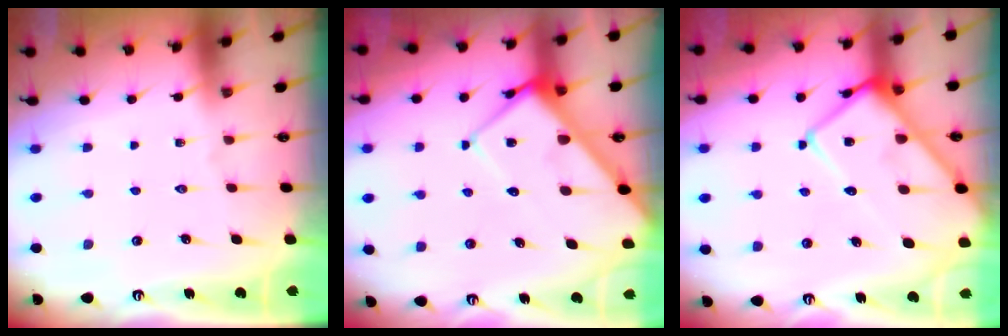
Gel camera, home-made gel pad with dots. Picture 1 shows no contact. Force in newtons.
{"total": 9.7, "press": 9.7, "slide": 0.8}
{"total": 14.9, "press": 14.9, "slide": 1.3}